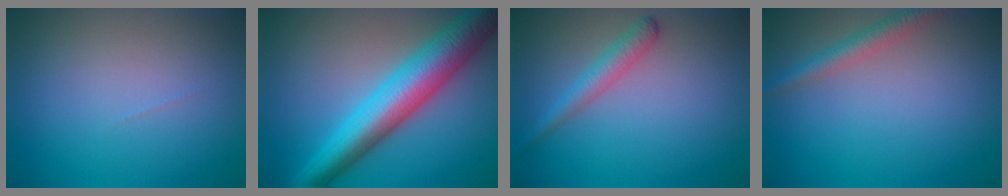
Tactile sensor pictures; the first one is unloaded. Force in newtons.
{"total": 9.2, "press": 9.2, "slide": 0.3}
{"total": 2.2, "press": 2.2, "slide": 0.1}
{"total": 2.4, "press": 2.4, "slide": 0.0}